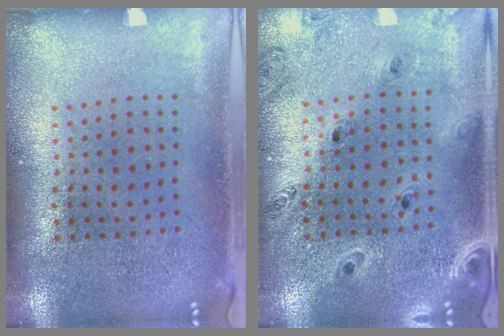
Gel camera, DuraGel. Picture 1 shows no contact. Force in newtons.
{"total": 0.9, "press": 0.9, "slide": 0.1}